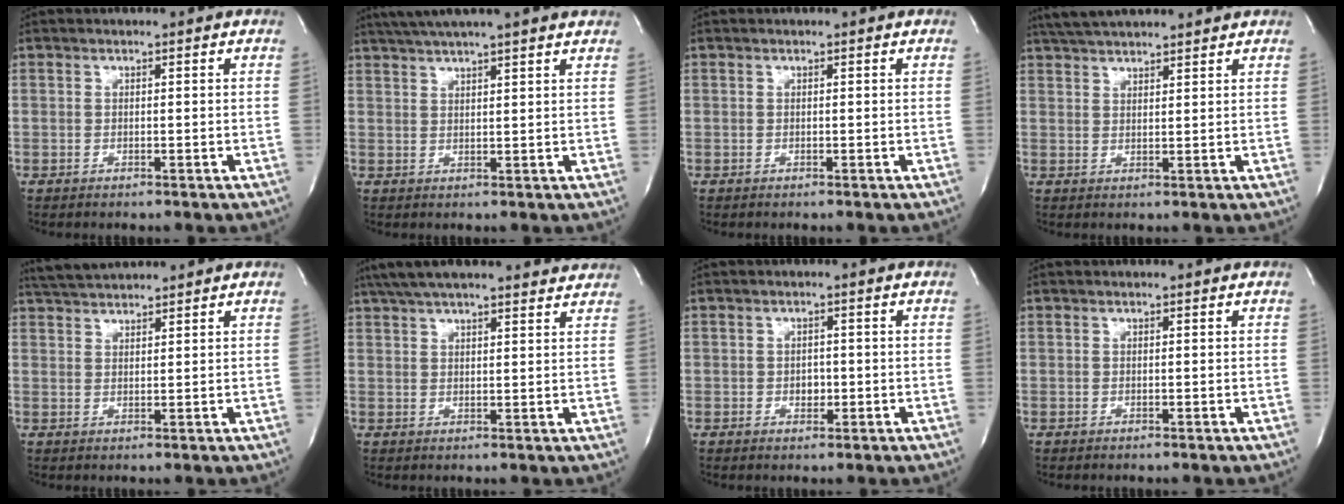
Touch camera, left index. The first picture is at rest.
{"total": 12.4, "force": [10.6, 0.2, 6.5], "torque": [-0.116, 0.038, 0.143]}
{"total": 0.0}
{"total": 9.5, "force": [8.5, 1.1, 4.1], "torque": [-0.074, 0.036, 0.131]}
{"total": 4.9, "force": [4.8, -0.1, 1.3], "torque": [-0.031, 0.023, 0.091]}
{"total": 19.1, "force": [17.1, 2.6, 8.1], "torque": [-0.133, 0.043, 0.232]}
{"total": 1.7, "force": [-0.4, 1.3, 1.0], "torque": [-0.015, 0.001, -0.005]}
{"total": 0.0}